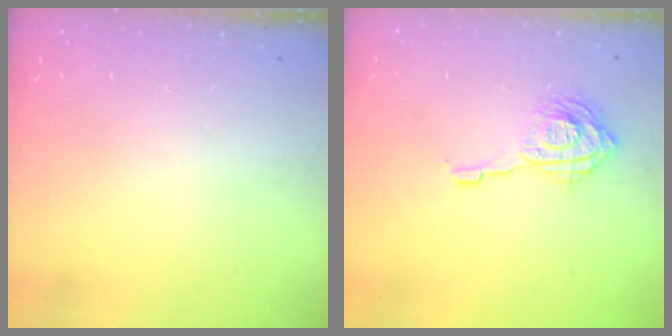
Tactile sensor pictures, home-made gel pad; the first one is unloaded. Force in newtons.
{"total": 11.2, "press": 11.1, "slide": 0.9}